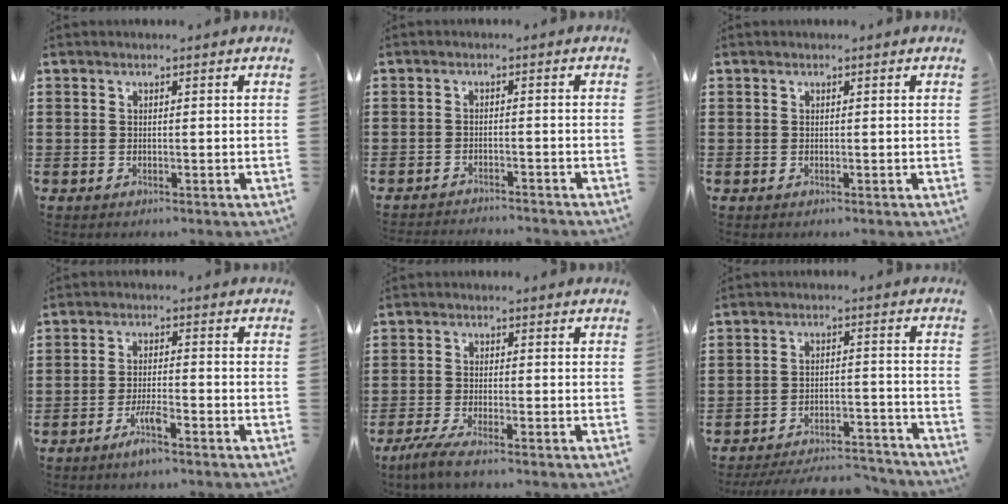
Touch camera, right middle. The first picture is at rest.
{"total": 2.0, "force": [-2.0, -0.1, 0.1], "torque": [-0.007, -0.002, -0.041]}
{"total": 0.0}
{"total": 4.1, "force": [-2.7, 0.5, 3.0], "torque": [-0.065, -0.002, -0.053]}
{"total": 3.3, "force": [-2.5, -0.1, 2.1], "torque": [-0.058, -0.016, -0.052]}
{"total": 5.7, "force": [-5.4, 0.4, 1.7], "torque": [-0.039, -0.005, -0.107]}